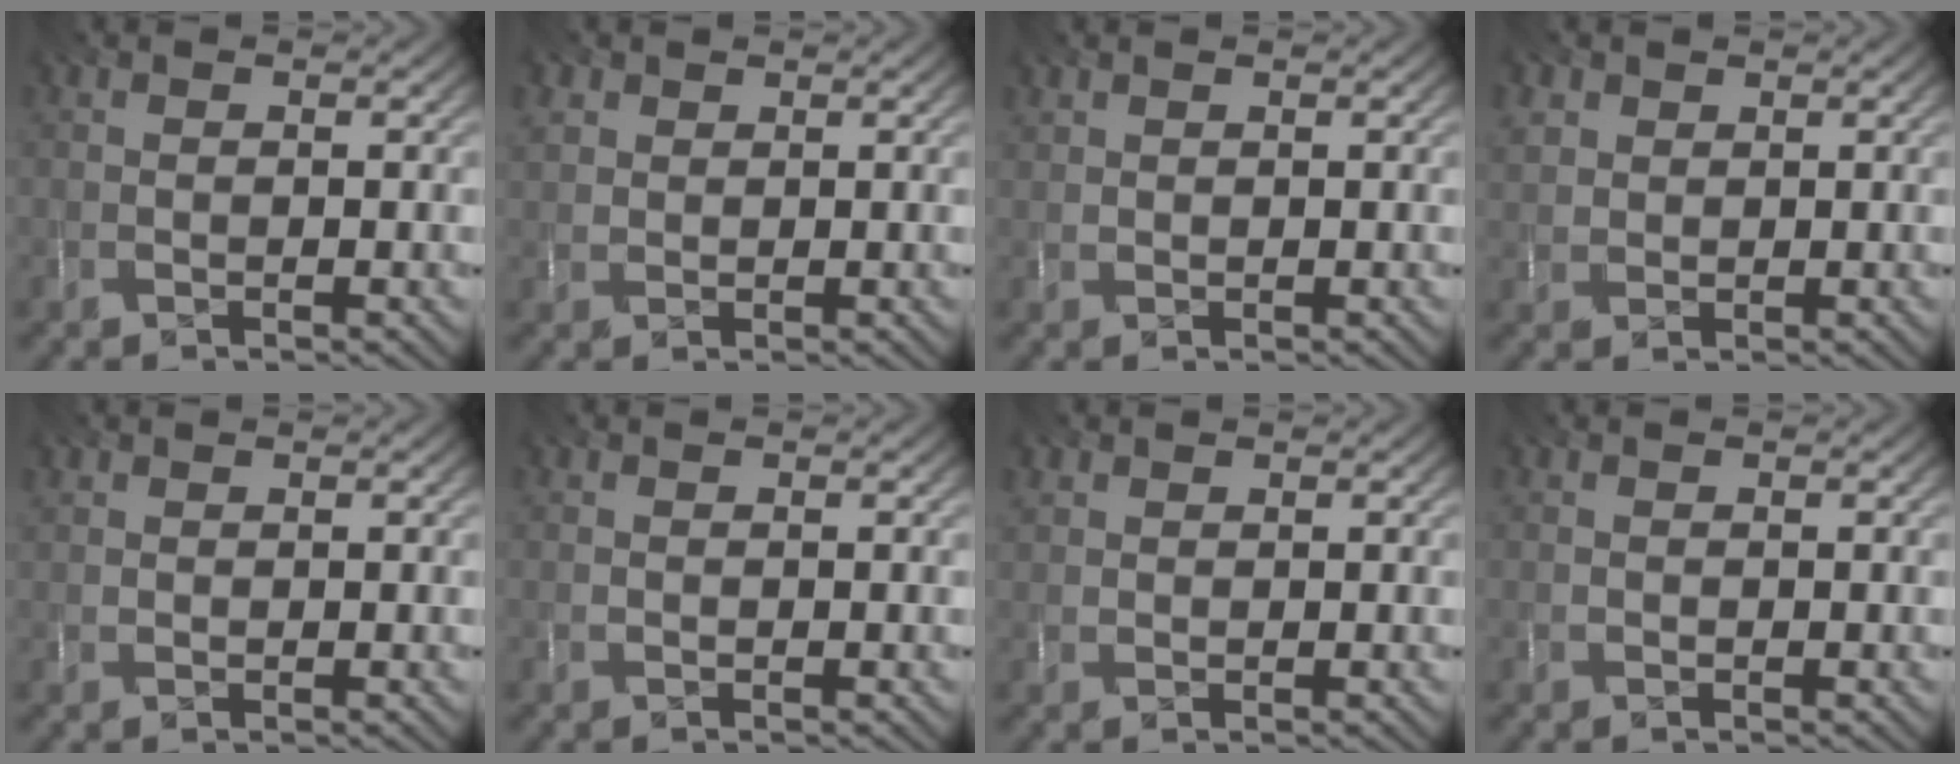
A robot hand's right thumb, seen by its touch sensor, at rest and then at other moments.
{"total": 1.9, "force": [1.1, 1.5, 0.4], "torque": [-0.014, -0.003, 0.022]}
{"total": 1.0, "force": [0.9, 0.5, 0.1], "torque": [-0.003, -0.004, 0.019]}
{"total": 2.2, "force": [1.2, 1.8, 0.5], "torque": [-0.020, -0.005, 0.025]}
{"total": 1.0, "force": [0.8, 0.6, 0.1], "torque": [-0.003, -0.003, 0.015]}
{"total": 0.0}
{"total": 1.3, "force": [0.9, 0.9, 0.2], "torque": [-0.004, -0.003, 0.018]}
{"total": 0.0}